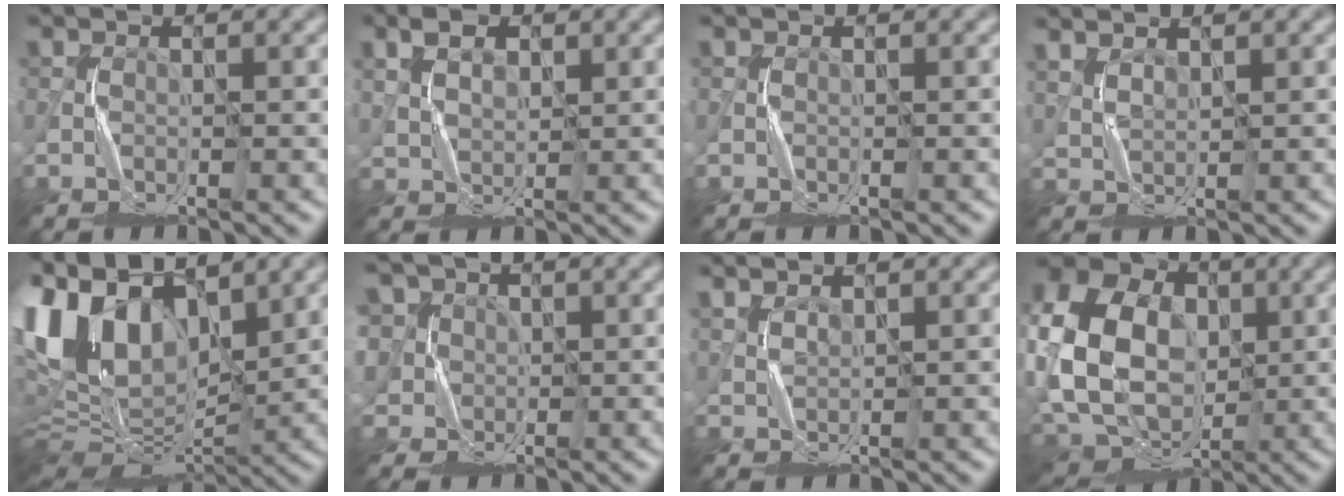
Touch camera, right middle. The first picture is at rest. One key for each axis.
{"total": 3.2, "fx": 1.5, "fy": 2.0, "fz": 2.1, "tx": -0.043, "ty": 0.003, "tz": 0.030}
{"total": 0.0}
{"total": 2.7, "fx": 2.2, "fy": 0.8, "fz": 1.4, "tx": -0.029, "ty": 0.008, "tz": 0.033}
{"total": 16.1, "fx": 5.8, "fy": 8.9, "fz": 12.0, "tx": -0.264, "ty": 0.028, "tz": 0.094}
{"total": 5.4, "fx": 2.1, "fy": 4.7, "fz": 1.5, "tx": -0.039, "ty": 0.013, "tz": 0.035}
{"total": 2.4, "fx": 1.9, "fy": 0.7, "fz": 1.2, "tx": -0.026, "ty": 0.008, "tz": 0.027}
{"total": 17.1, "fx": 0.8, "fy": 13.3, "fz": 10.8, "tx": -0.252, "ty": 0.023, "tz": 0.001}